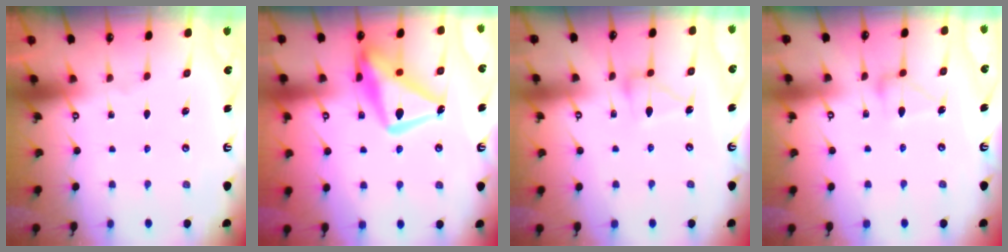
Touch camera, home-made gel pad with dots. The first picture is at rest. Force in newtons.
{"total": 18.9, "press": 18.8, "slide": 1.8}
{"total": 10.8, "press": 10.8, "slide": 0.6}
{"total": 12.0, "press": 12.0, "slide": 0.5}